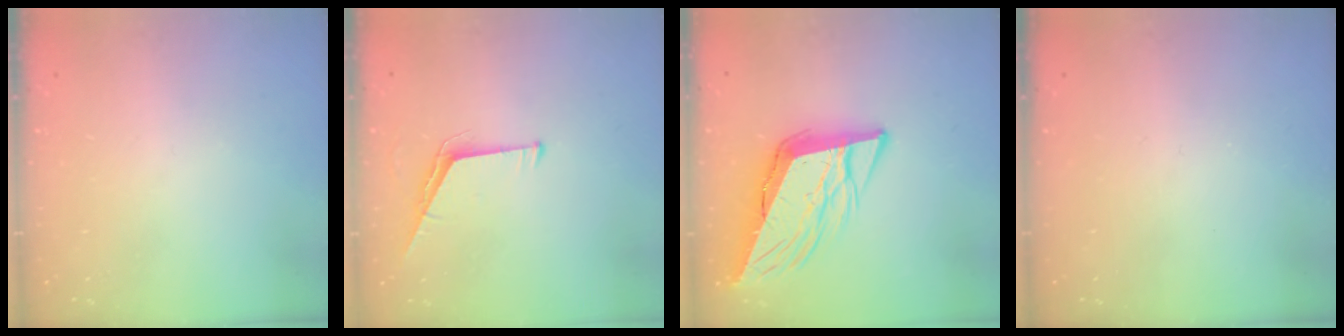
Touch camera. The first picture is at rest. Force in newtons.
{"total": 5.6, "press": 5.6, "slide": 0.5}
{"total": 12.3, "press": 11.7, "slide": 3.6}
{"total": 0.0}